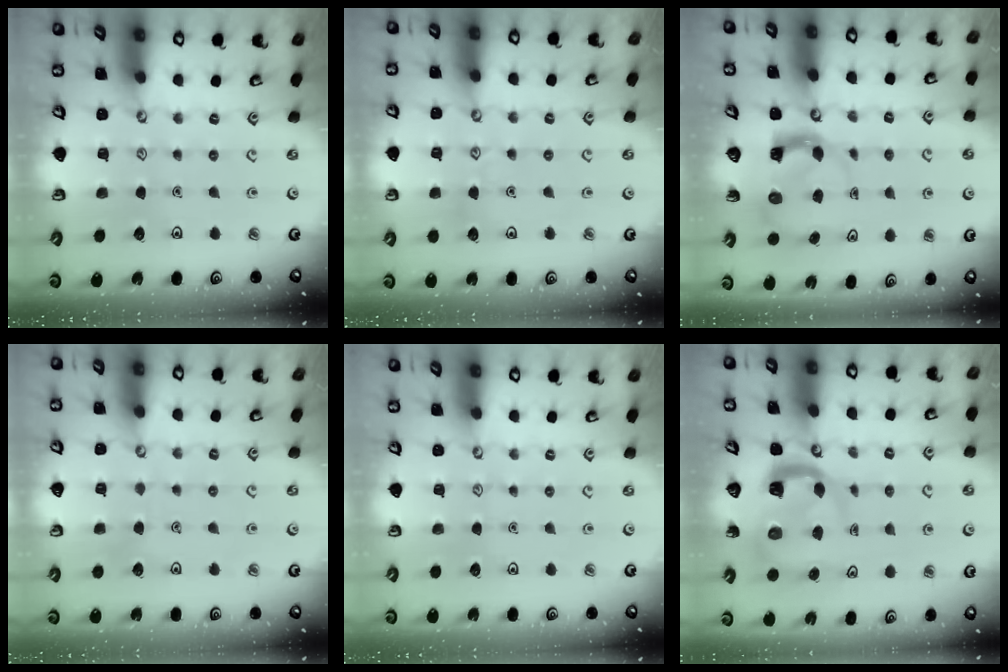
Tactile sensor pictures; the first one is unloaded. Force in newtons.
{"total": 3.8, "press": 3.7, "slide": 0.3}
{"total": 3.7, "press": 3.7, "slide": 0.4}
{"total": 1.4, "press": 1.4, "slide": 0.1}
{"total": 0.0}
{"total": 5.7, "press": 5.6, "slide": 0.8}